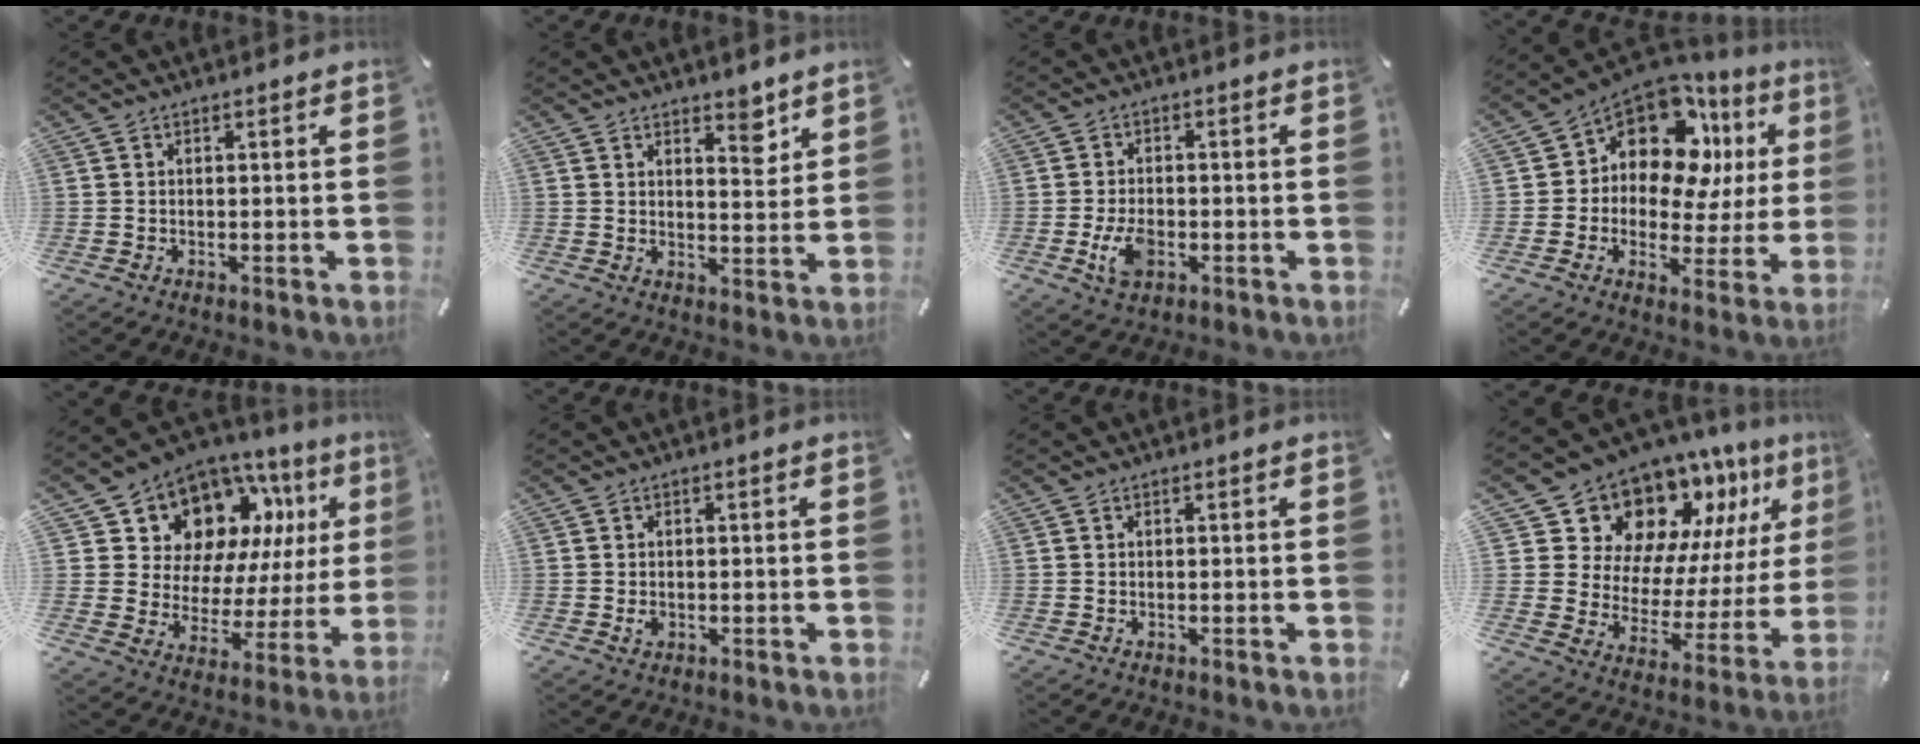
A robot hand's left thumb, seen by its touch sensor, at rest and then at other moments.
{"total": 5.5, "force": [4.1, 2.8, 2.2], "torque": [0.000, -0.034, 0.063]}
{"total": 6.0, "force": [-1.8, 3.9, 4.2], "torque": [-0.096, 0.002, -0.034]}
{"total": 13.6, "force": [6.3, 9.3, 7.7], "torque": [-0.132, -0.057, 0.110]}
{"total": 13.1, "force": [8.6, 9.0, 4.0], "torque": [-0.073, -0.084, 0.159]}
{"total": 1.3, "force": [-0.1, 1.1, 0.6], "torque": [-0.013, 0.003, -0.003]}
{"total": 0.0}
{"total": 15.4, "force": [12.9, 8.1, 2.6], "torque": [-0.050, -0.133, 0.227]}